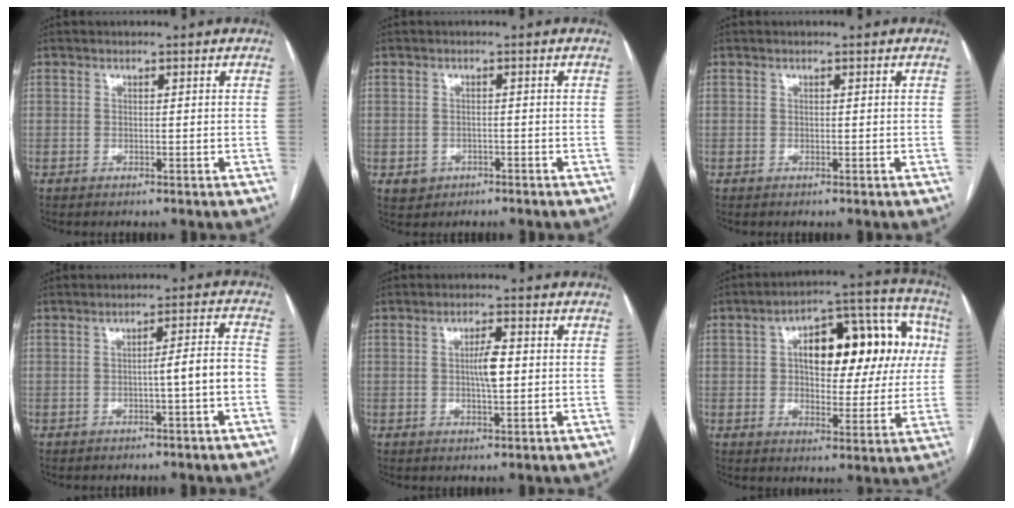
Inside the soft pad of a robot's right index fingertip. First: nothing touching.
{"total": 2.3, "force": [-1.2, 1.9, 0.4], "torque": [-0.004, 0.007, -0.012]}
{"total": 0.0}
{"total": 6.7, "force": [-2.3, -0.7, 6.3], "torque": [-0.085, 0.021, -0.032]}
{"total": 4.0, "force": [0.1, 0.7, 3.9], "torque": [-0.068, 0.002, 0.002]}
{"total": 18.7, "force": [3.6, 8.4, 16.4], "torque": [-0.215, 0.055, 0.051]}